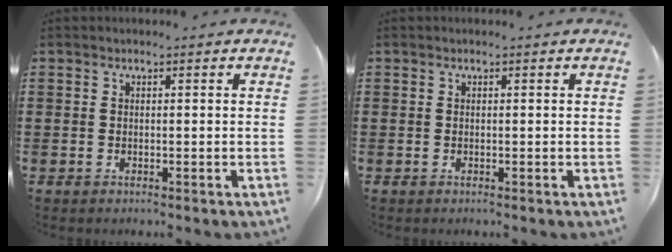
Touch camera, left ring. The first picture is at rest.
{"total": 0.0}